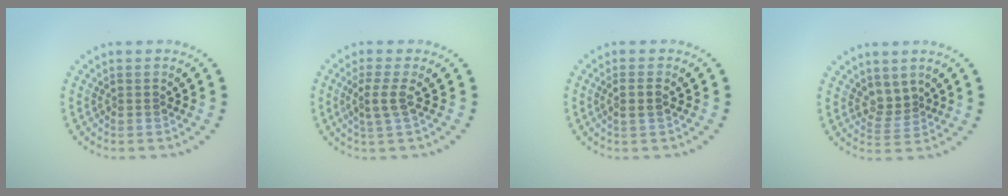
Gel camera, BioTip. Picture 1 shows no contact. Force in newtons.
{"total": 2.0, "press": 1.5, "slide": 1.3}
{"total": 1.4, "press": 1.2, "slide": 0.6}
{"total": 1.8, "press": 1.3, "slide": 1.3}